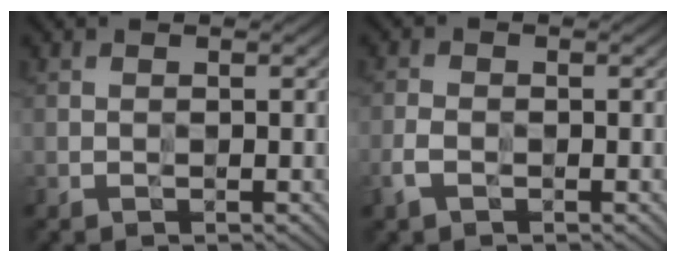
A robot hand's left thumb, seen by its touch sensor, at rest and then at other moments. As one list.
[{"total": 3.7, "force": [-2.1, 2.2, 2.1], "torque": [-0.043, -0.009, -0.046]}]